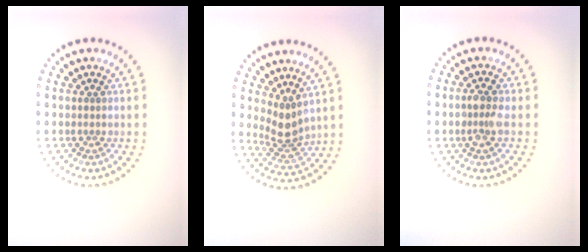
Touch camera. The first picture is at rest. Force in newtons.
{"total": 2.9, "press": 2.1, "slide": 1.9}
{"total": 2.2, "press": 2.1, "slide": 0.4}